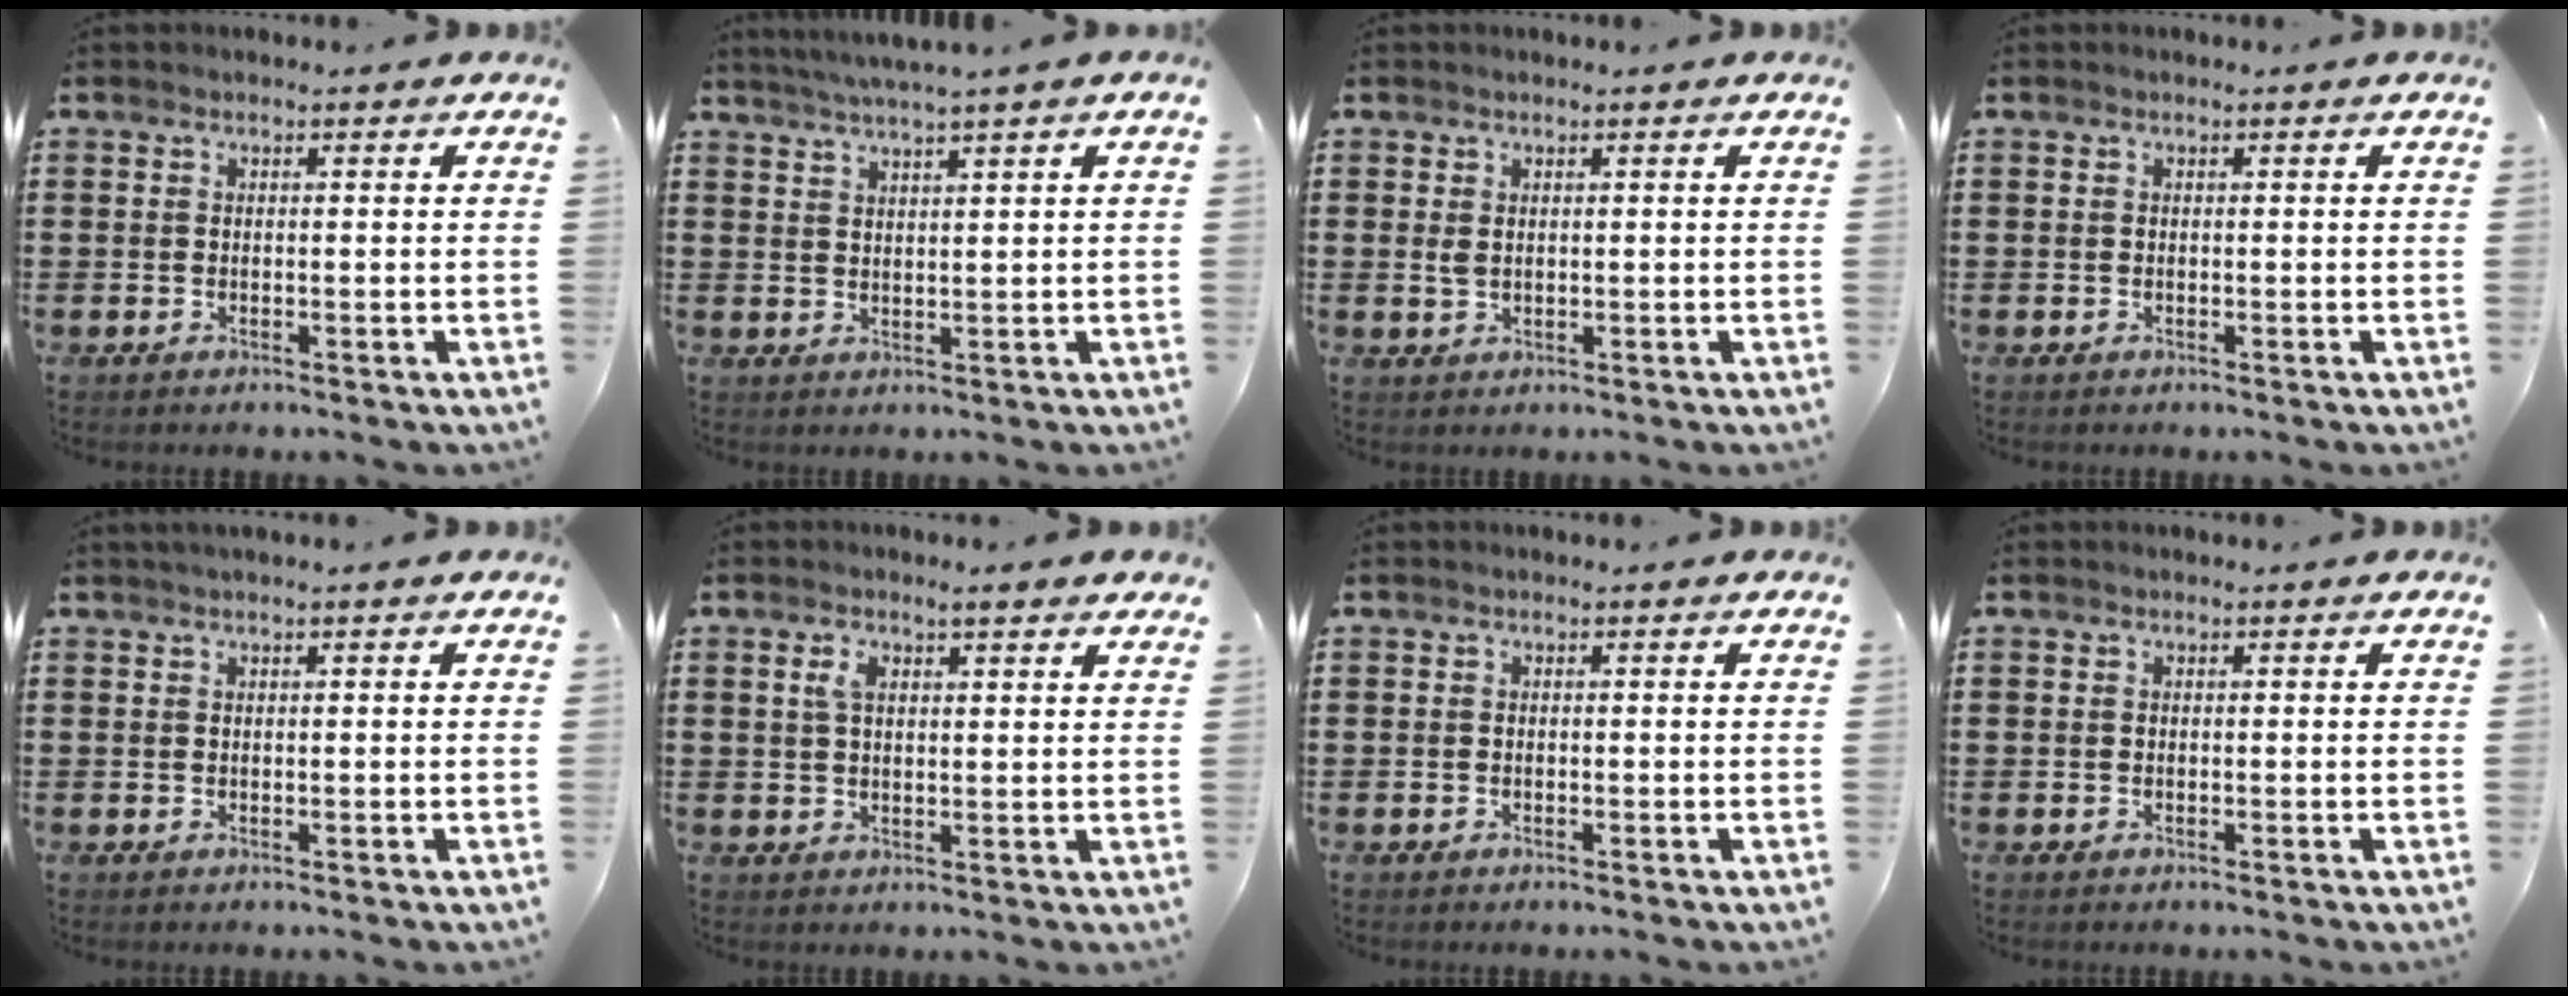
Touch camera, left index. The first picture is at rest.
{"total": 2.4, "force": [1.9, -0.7, 1.2], "torque": [-0.025, -0.006, 0.035]}
{"total": 1.4, "force": [0.3, 0.9, 1.0], "torque": [-0.031, 0.002, 0.002]}
{"total": 0.0}
{"total": 0.5, "force": [0.2, -0.1, 0.5], "torque": [-0.008, -0.002, 0.005]}
{"total": 3.3, "force": [1.9, 0.9, 2.6], "torque": [-0.054, 0.006, 0.032]}
{"total": 0.0}
{"total": 0.0}